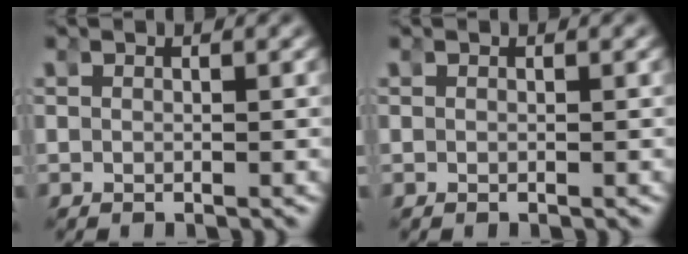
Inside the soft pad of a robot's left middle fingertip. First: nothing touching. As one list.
[{"total": 0.0}]